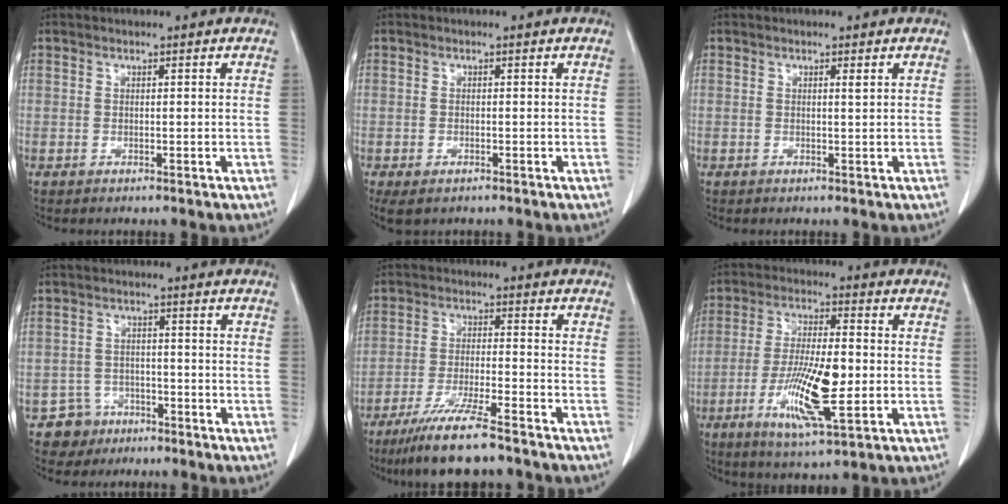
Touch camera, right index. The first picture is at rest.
{"total": 3.0, "force": [-2.0, 1.4, 1.8], "torque": [-0.035, -0.008, -0.026]}
{"total": 0.6, "force": [0.3, -0.1, 0.5], "torque": [-0.011, -0.002, 0.006]}
{"total": 4.5, "force": [-2.9, 3.4, -0.3], "torque": [0.012, 0.013, -0.047]}
{"total": 10.6, "force": [-8.4, 0.6, 6.3], "torque": [-0.112, -0.029, -0.144]}
{"total": 12.4, "force": [-2.9, 2.4, 11.8], "torque": [-0.223, -0.010, -0.049]}